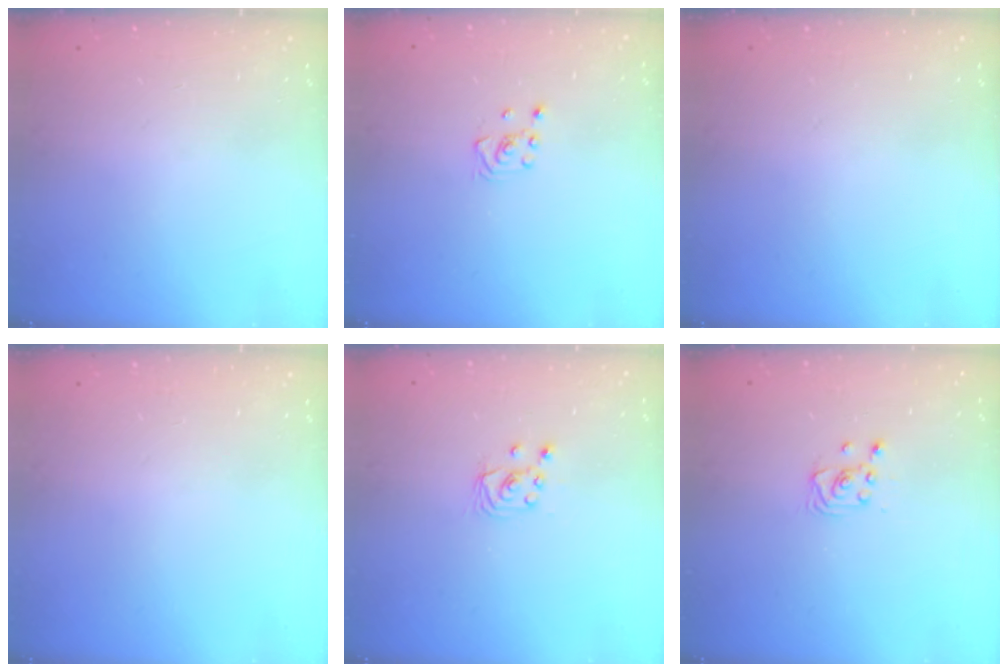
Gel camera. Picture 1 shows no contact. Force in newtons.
{"total": 2.6, "press": 2.4, "slide": 1.0}
{"total": 0.0}
{"total": 0.0}
{"total": 2.4, "press": 2.4, "slide": 0.2}
{"total": 2.6, "press": 2.6, "slide": 0.2}